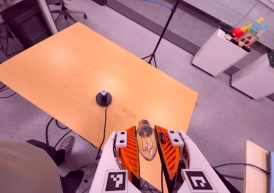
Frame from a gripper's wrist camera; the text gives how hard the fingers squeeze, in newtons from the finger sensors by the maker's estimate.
{"total": 19.4, "left": 21.6, "right": 17.2}